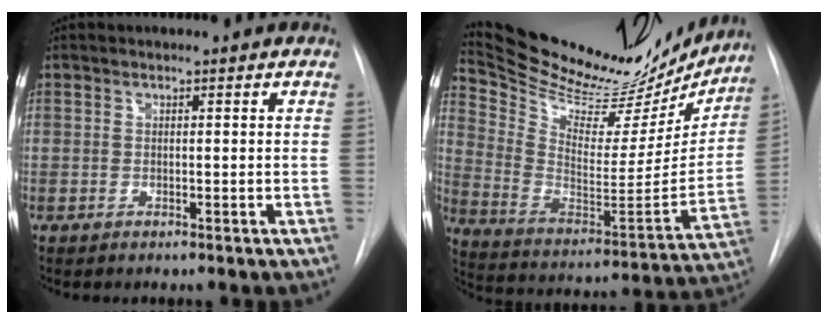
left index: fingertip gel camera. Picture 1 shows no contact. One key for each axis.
{"total": 28.6, "fx": 25.2, "fy": 8.0, "fz": 10.9, "tx": -0.186, "ty": -0.042, "tz": 0.361}